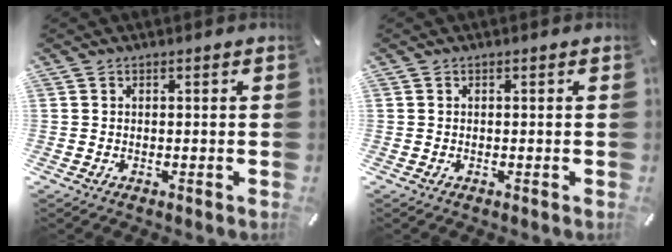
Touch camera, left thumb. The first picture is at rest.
{"total": 0.0}